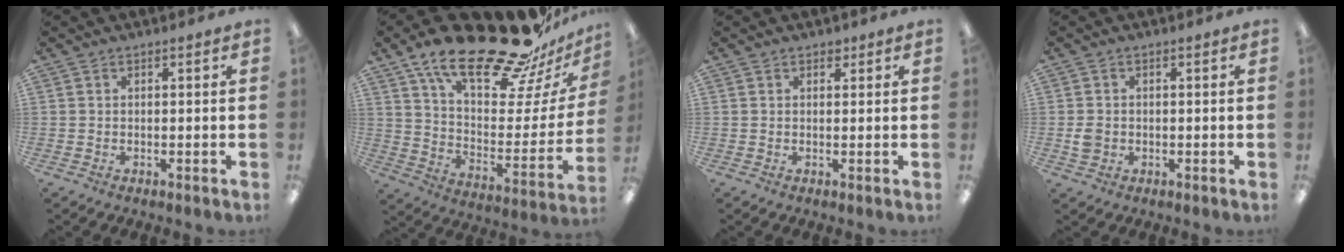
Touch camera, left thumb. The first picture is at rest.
{"total": 25.9, "force": [20.6, 7.7, 13.8], "torque": [-0.214, -0.143, 0.342]}
{"total": 1.6, "force": [1.1, 1.0, 0.7], "torque": [-0.007, -0.002, 0.018]}
{"total": 2.9, "force": [-0.3, 2.4, 1.4], "torque": [-0.018, 0.002, -0.007]}